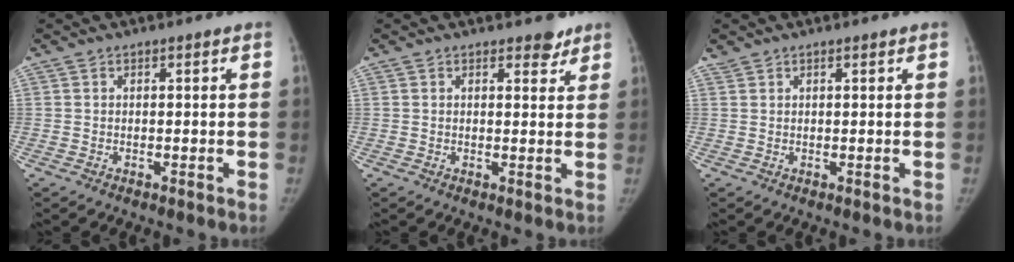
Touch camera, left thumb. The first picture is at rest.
{"total": 2.6, "force": [2.0, 1.3, 0.8], "torque": [0.008, -0.012, 0.024]}
{"total": 0.9, "force": [0.8, 0.4, 0.1], "torque": [0.002, -0.002, 0.014]}